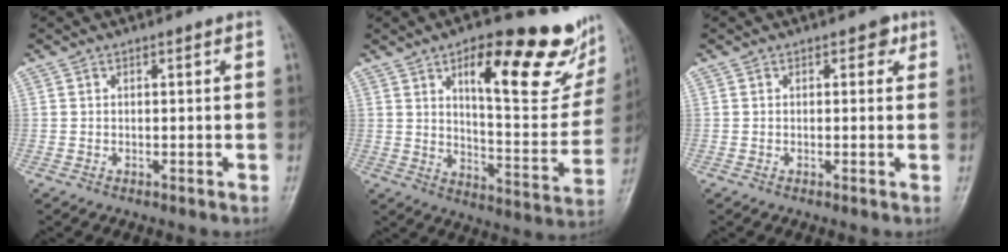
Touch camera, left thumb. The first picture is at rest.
{"total": 24.7, "force": [12.6, 8.4, 19.5], "torque": [-0.222, -0.046, 0.186]}
{"total": 1.8, "force": [0.7, 1.3, 1.1], "torque": [0.005, 0.001, 0.001]}